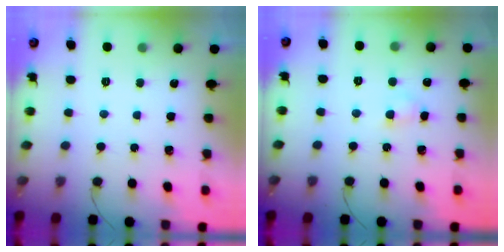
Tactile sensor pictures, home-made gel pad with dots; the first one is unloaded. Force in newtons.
{"total": 2.7, "press": 2.5, "slide": 1.1}